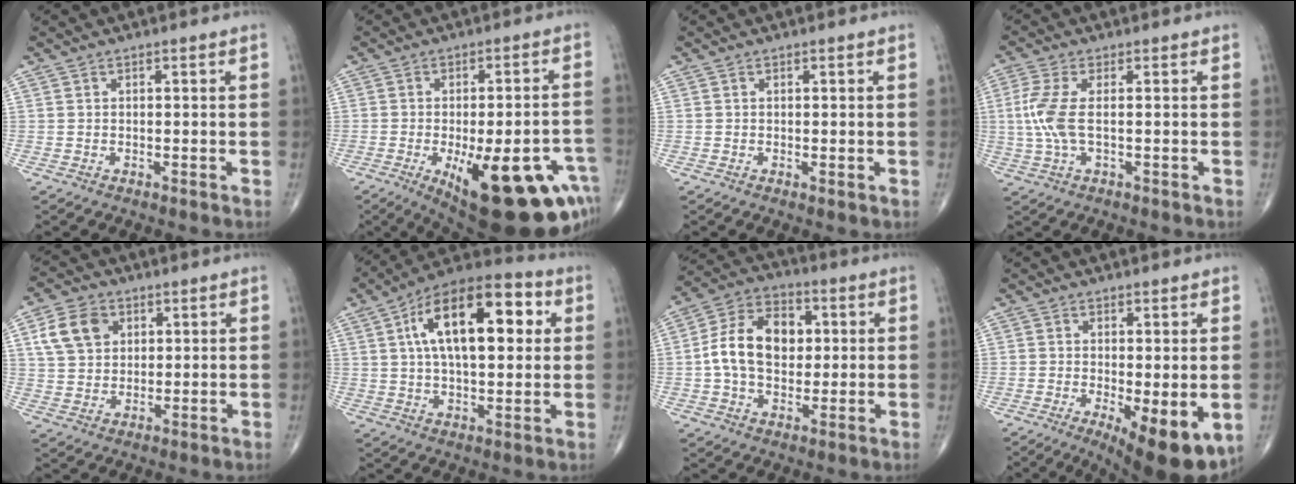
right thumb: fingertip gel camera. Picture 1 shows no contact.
{"total": 24.8, "force": [-10.7, 9.2, 20.5], "torque": [-0.195, 0.022, -0.129]}
{"total": 0.6, "force": [0.0, 0.2, 0.5], "torque": [-0.013, -0.004, 0.000]}
{"total": 6.7, "force": [0.1, 2.3, 6.3], "torque": [-0.175, 0.002, -0.001]}
{"total": 8.8, "force": [3.2, 6.6, 4.8], "torque": [-0.072, -0.003, 0.061]}
{"total": 20.7, "force": [5.1, 9.7, 17.5], "torque": [-0.260, 0.018, 0.071]}
{"total": 13.7, "force": [1.0, 9.5, 9.8], "torque": [-0.152, 0.022, 0.009]}
{"total": 11.1, "force": [-3.4, 3.5, 9.9], "torque": [-0.139, -0.024, -0.042]}